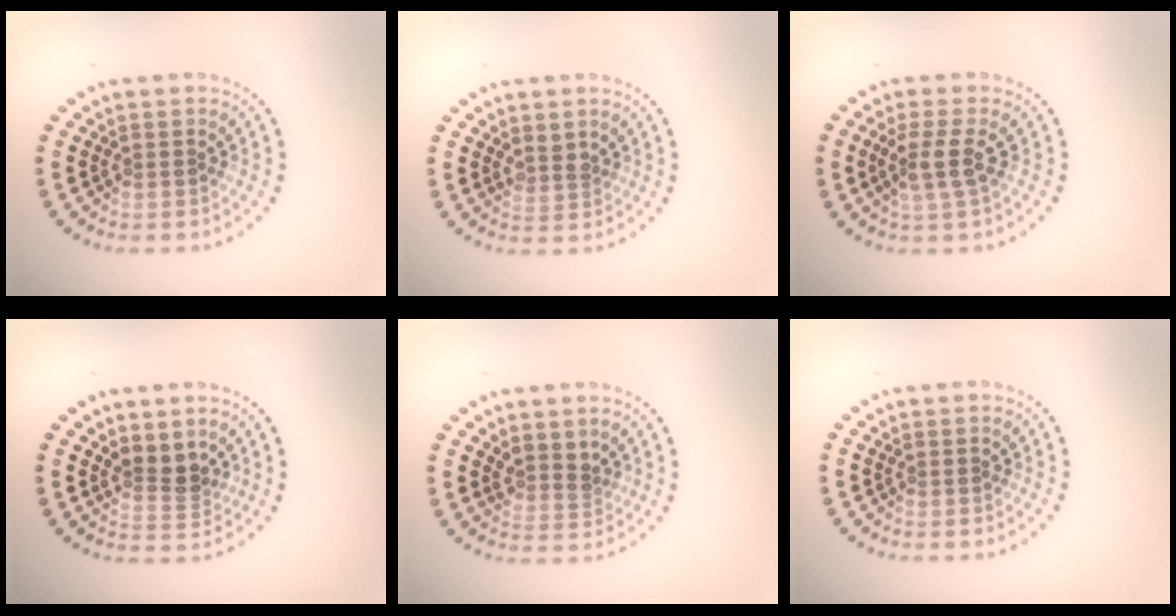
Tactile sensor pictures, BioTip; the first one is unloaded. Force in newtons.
{"total": 1.3, "press": 1.0, "slide": 0.8}
{"total": 2.6, "press": 2.1, "slide": 1.5}
{"total": 2.4, "press": 1.9, "slide": 1.6}
{"total": 2.0, "press": 1.6, "slide": 1.2}
{"total": 0.0}